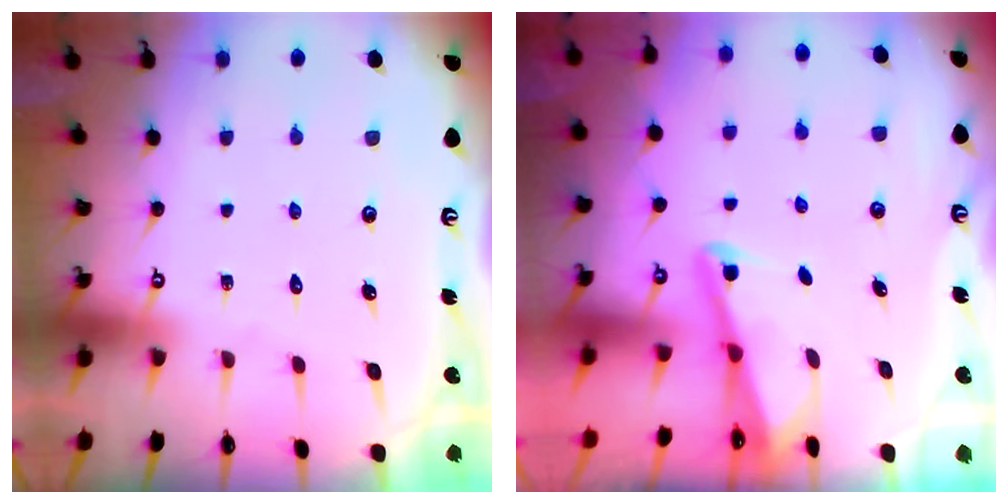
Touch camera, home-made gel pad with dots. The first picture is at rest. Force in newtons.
{"total": 2.0, "press": 2.0, "slide": 0.3}